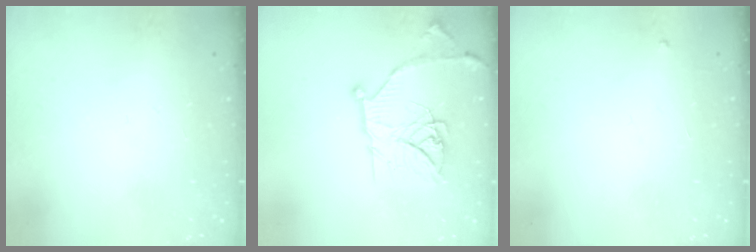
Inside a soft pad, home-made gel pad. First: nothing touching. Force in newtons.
{"total": 19.1, "press": 19.0, "slide": 1.7}
{"total": 2.6, "press": 2.6, "slide": 0.4}